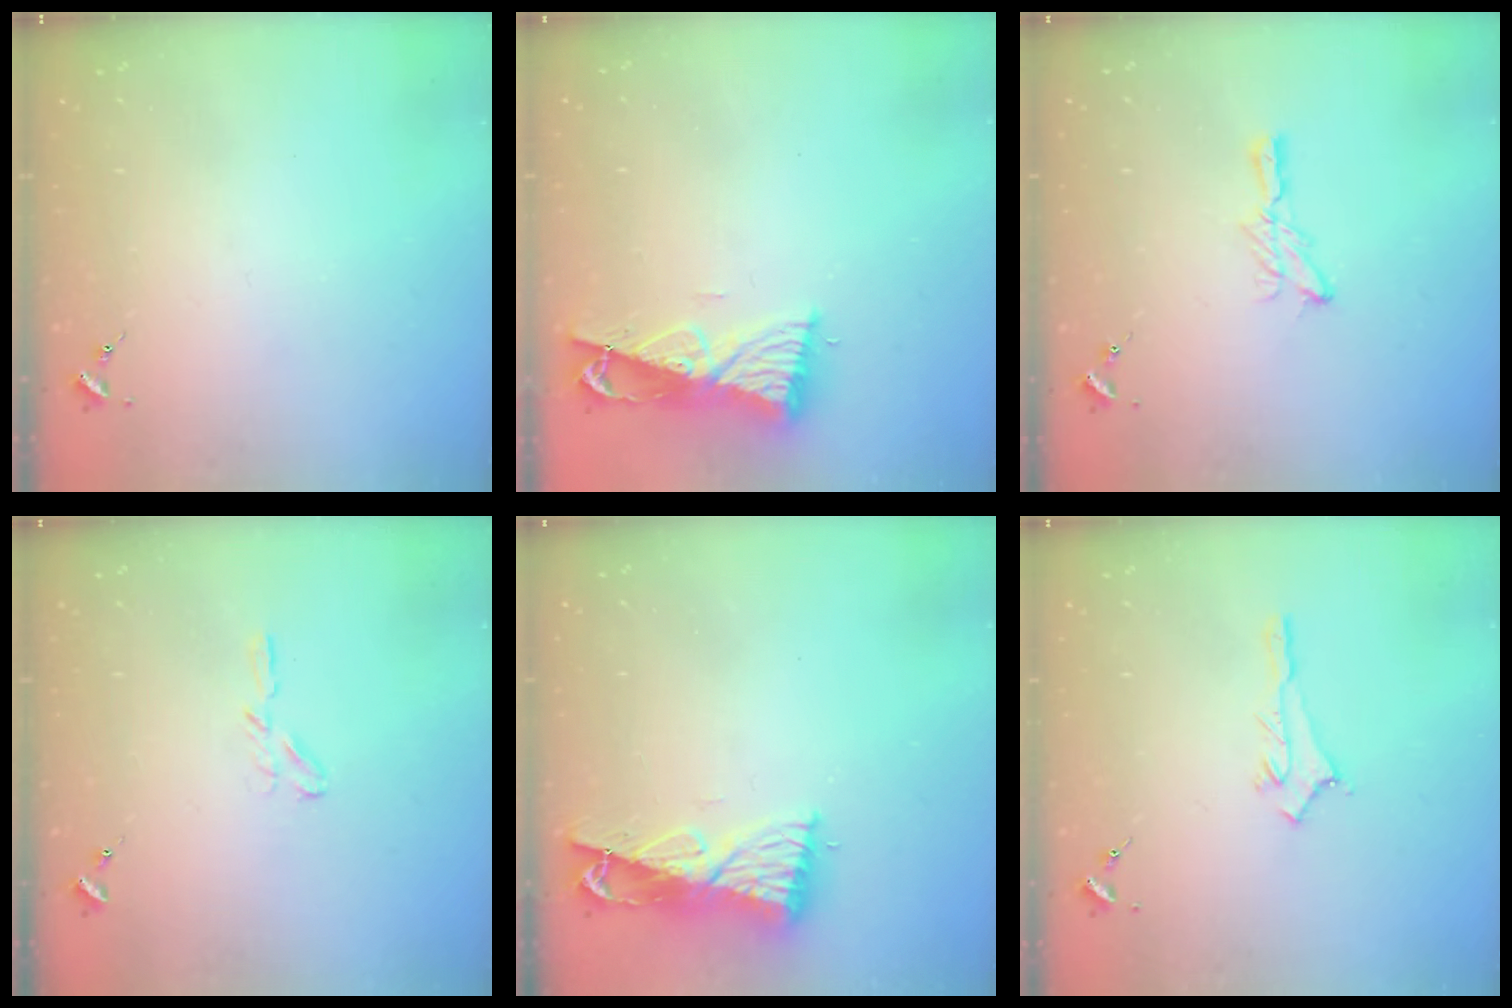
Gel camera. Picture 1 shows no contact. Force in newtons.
{"total": 8.5, "press": 8.4, "slide": 1.0}
{"total": 6.1, "press": 6.0, "slide": 0.7}
{"total": 3.8, "press": 3.8, "slide": 0.3}
{"total": 9.3, "press": 9.3, "slide": 1.0}
{"total": 2.9, "press": 2.8, "slide": 0.4}